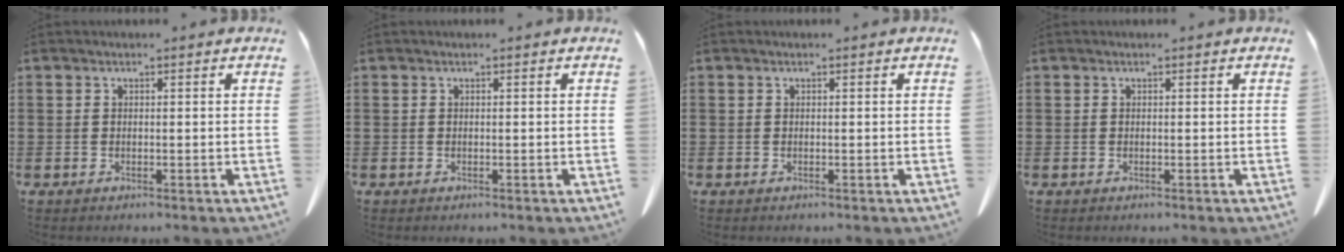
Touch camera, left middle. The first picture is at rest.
{"total": 0.0}
{"total": 0.0}
{"total": 0.0}